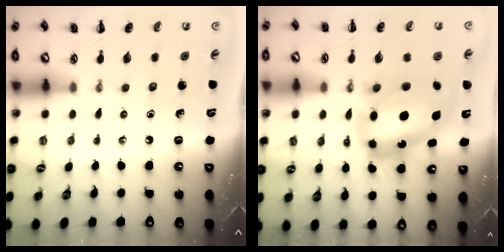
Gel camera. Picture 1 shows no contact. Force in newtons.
{"total": 13.9, "press": 13.5, "slide": 3.6}